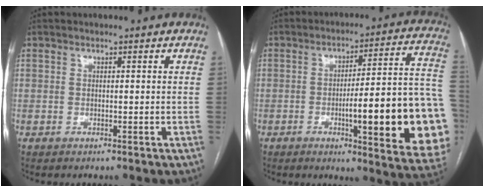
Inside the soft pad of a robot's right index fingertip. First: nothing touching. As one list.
[{"total": 23.0, "force": [-5.0, 3.0, 22.2], "torque": [-0.194, 0.017, -0.056]}]